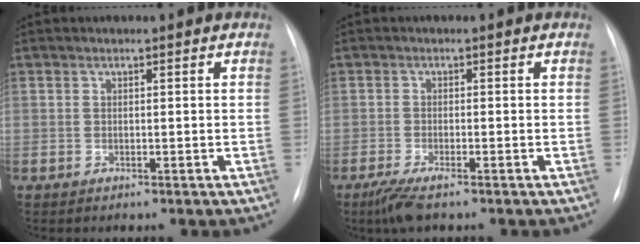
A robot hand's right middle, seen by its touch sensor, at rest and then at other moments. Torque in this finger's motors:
{"motor_torque": [0.50, -0.49, 0.25, 0.05]}